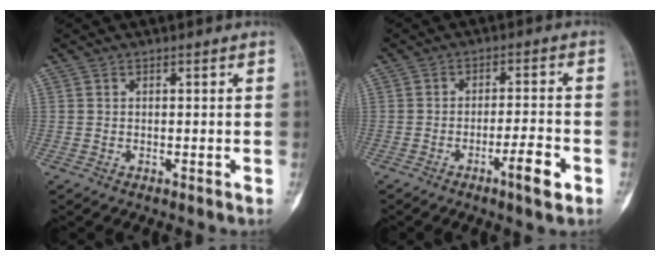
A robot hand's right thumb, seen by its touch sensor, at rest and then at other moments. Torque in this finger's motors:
{"motor_torque": [-0.04, -0.26, 0.43, -0.17, -0.01]}